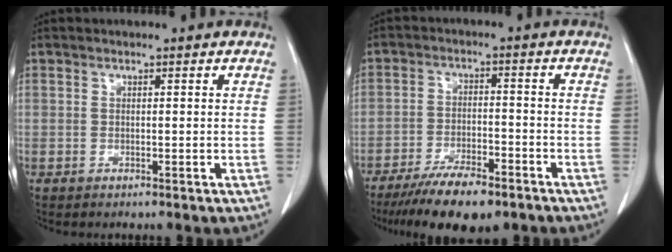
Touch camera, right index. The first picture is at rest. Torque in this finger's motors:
{"motor_torque": [0.30, -0.25, 0.11, 0.01]}